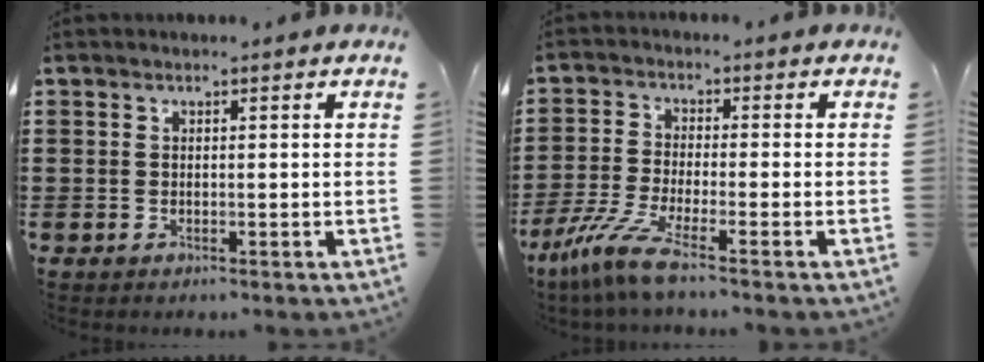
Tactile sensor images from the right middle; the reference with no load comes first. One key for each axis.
{"total": 6.8, "fx": -4.7, "fy": 0.5, "fz": 4.9, "tx": -0.122, "ty": -0.022, "tz": -0.094}